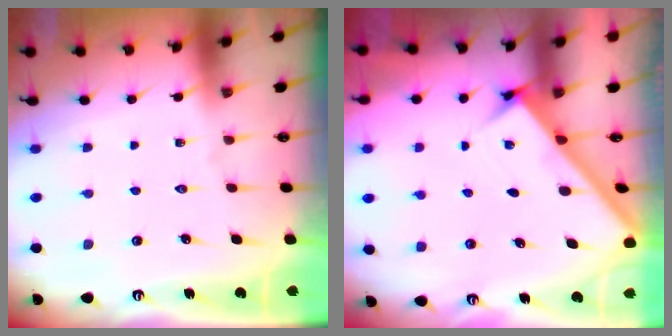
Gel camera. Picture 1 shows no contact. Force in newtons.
{"total": 2.6, "press": 2.6, "slide": 0.3}